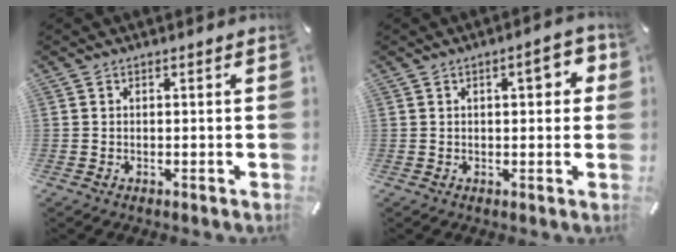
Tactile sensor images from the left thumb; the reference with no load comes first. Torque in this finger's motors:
{"motor_torque": [0.26, -0.17, 0.00, 0.18, -0.05]}